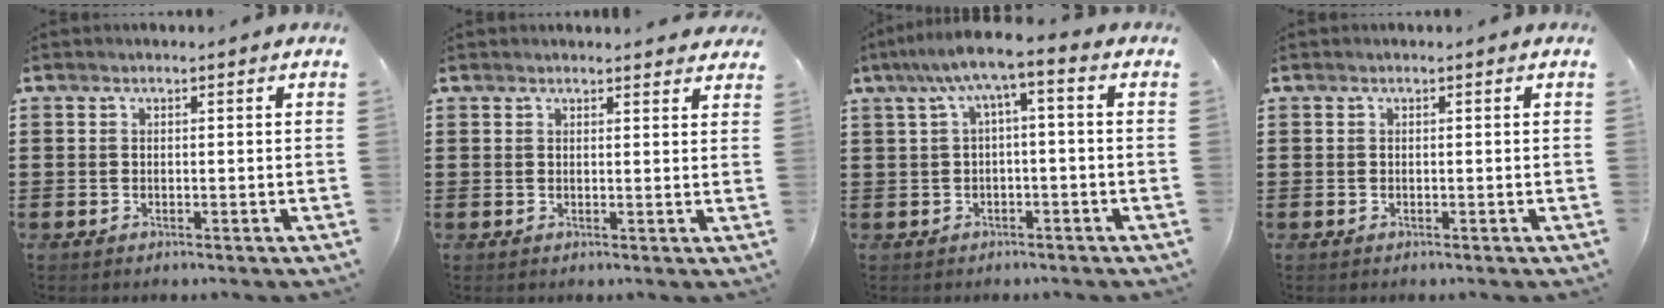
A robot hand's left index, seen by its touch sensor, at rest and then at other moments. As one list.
[{"total": 1.6, "force": [1.6, 0.2, 0.2], "torque": [-0.007, 0.001, 0.030]}, {"total": 4.5, "force": [-0.6, 0.5, 4.5], "torque": [-0.089, -0.005, -0.021]}, {"total": 0.0}]